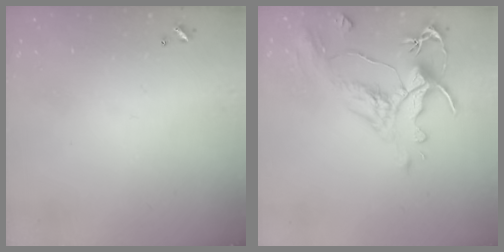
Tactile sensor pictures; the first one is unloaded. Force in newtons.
{"total": 1.5, "press": 0.2, "slide": 1.5}